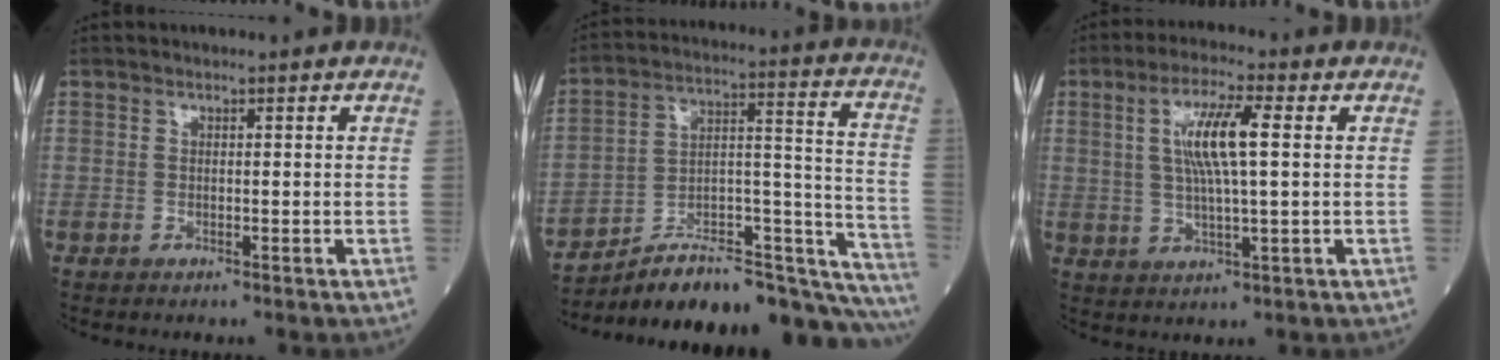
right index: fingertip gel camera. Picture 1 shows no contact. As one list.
[{"total": 27.0, "force": [-24.2, 4.2, 11.3], "torque": [-0.101, 0.039, -0.349]}, {"total": 8.5, "force": [1.8, 0.8, 8.2], "torque": [-0.162, 0.006, 0.033]}]